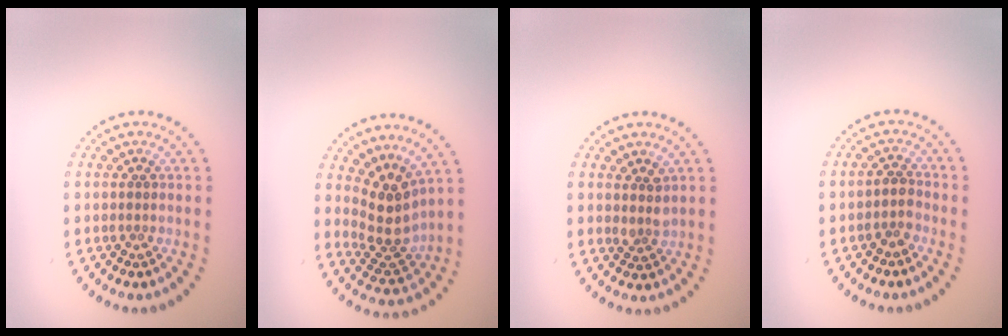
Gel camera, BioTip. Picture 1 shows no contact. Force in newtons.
{"total": 3.6, "press": 2.8, "slide": 2.2}
{"total": 1.6, "press": 1.3, "slide": 0.9}
{"total": 1.8, "press": 1.5, "slide": 1.0}